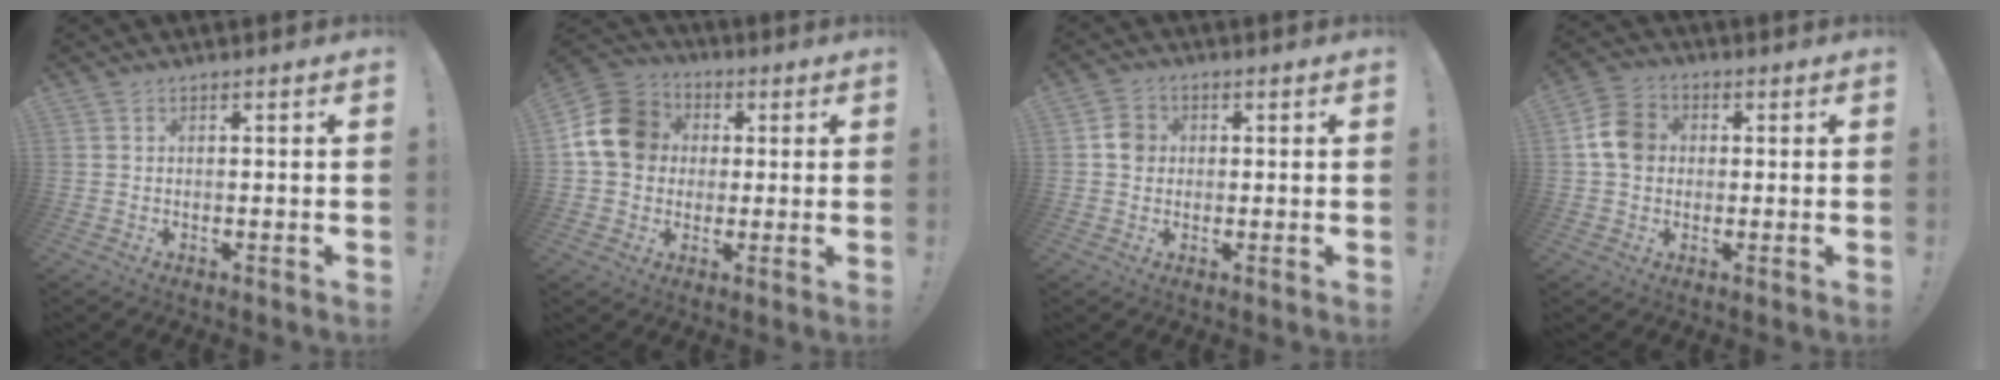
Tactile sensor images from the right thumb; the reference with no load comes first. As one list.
[{"total": 15.2, "force": [2.5, 13.0, 7.6], "torque": [-0.117, 0.010, 0.055]}, {"total": 4.6, "force": [0.3, 4.2, 1.9], "torque": [-0.020, 0.007, 0.005]}, {"total": 9.0, "force": [1.0, 7.5, 4.9], "torque": [-0.075, 0.015, 0.024]}]